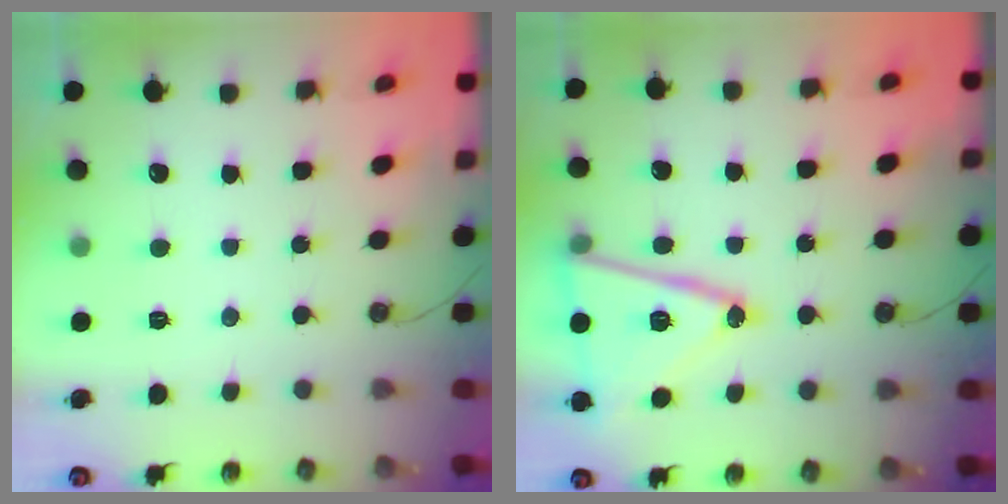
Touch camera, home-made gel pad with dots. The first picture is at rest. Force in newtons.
{"total": 18.3, "press": 18.0, "slide": 3.6}